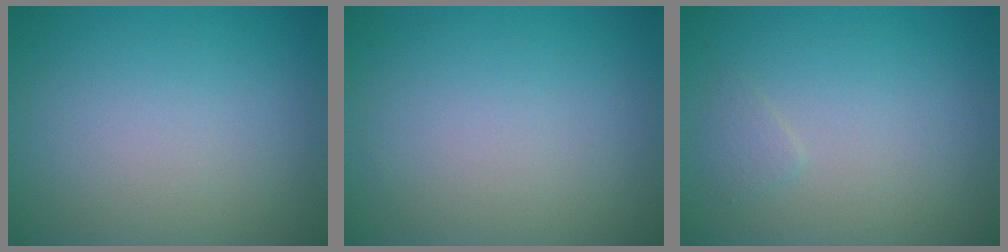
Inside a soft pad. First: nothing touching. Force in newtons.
{"total": 0.0}
{"total": 0.8, "press": 0.8, "slide": 0.1}